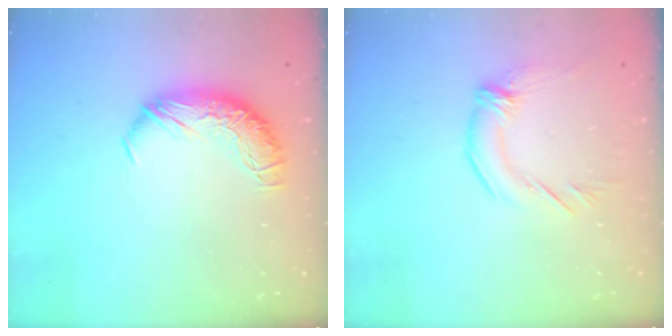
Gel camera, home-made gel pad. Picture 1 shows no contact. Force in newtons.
{"total": 1.6, "press": 0.0, "slide": 1.6}